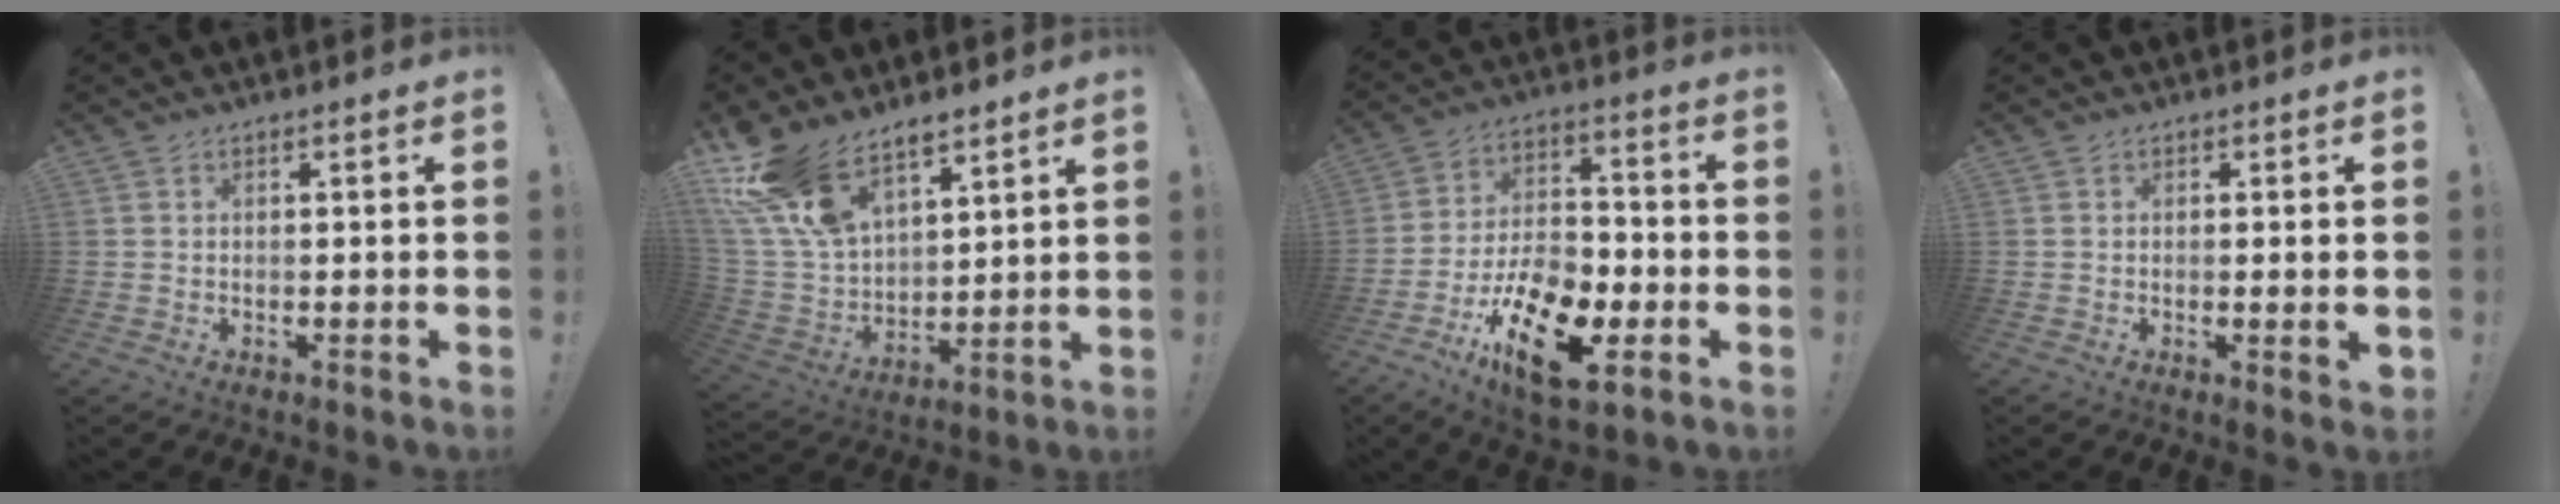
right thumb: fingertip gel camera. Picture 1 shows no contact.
{"total": 16.7, "force": [12.5, 7.9, 7.7], "torque": [-0.168, -0.086, 0.238]}
{"total": 19.0, "force": [-9.5, 9.9, 13.1], "torque": [-0.215, 0.072, -0.149]}
{"total": 2.2, "force": [0.3, 0.2, 2.1], "torque": [-0.023, -0.008, 0.004]}